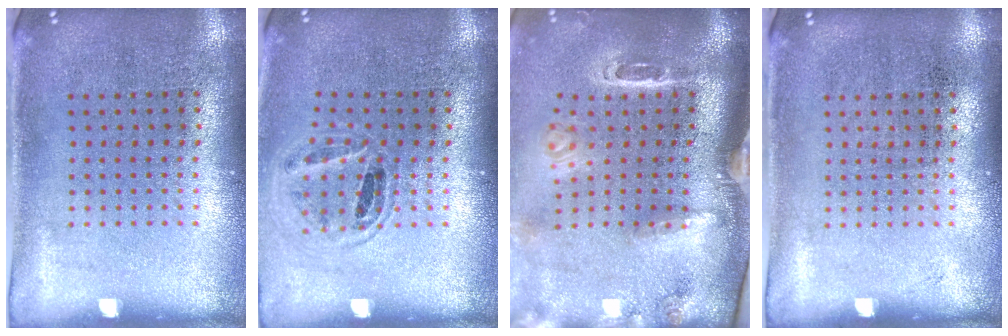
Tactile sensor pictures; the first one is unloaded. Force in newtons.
{"total": 0.9, "press": 0.9, "slide": 0.2}
{"total": 3.2, "press": 2.1, "slide": 2.4}
{"total": 0.0}